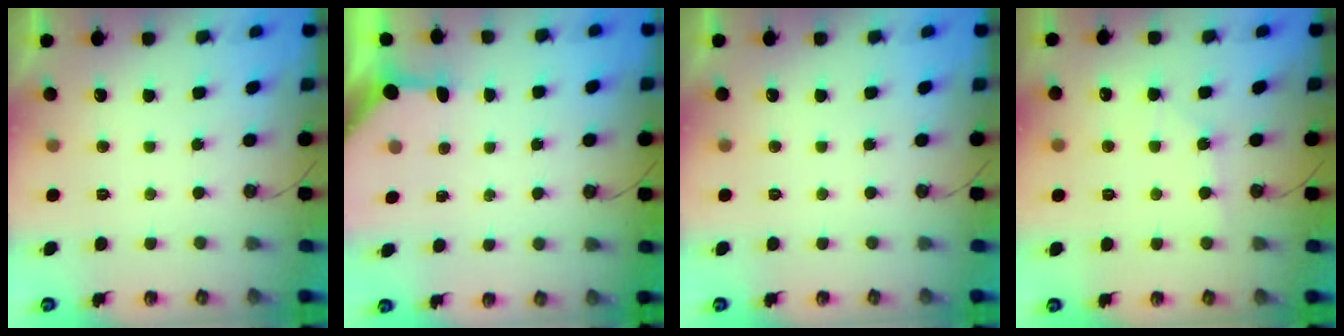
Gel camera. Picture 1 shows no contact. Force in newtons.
{"total": 3.6, "press": 3.6, "slide": 0.3}
{"total": 0.0}
{"total": 5.2, "press": 5.2, "slide": 0.6}